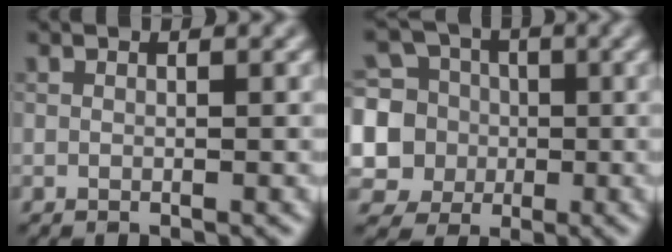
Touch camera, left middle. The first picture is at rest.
{"total": 8.2, "force": [0.3, 7.8, 2.5], "torque": [-0.075, 0.032, -0.015]}